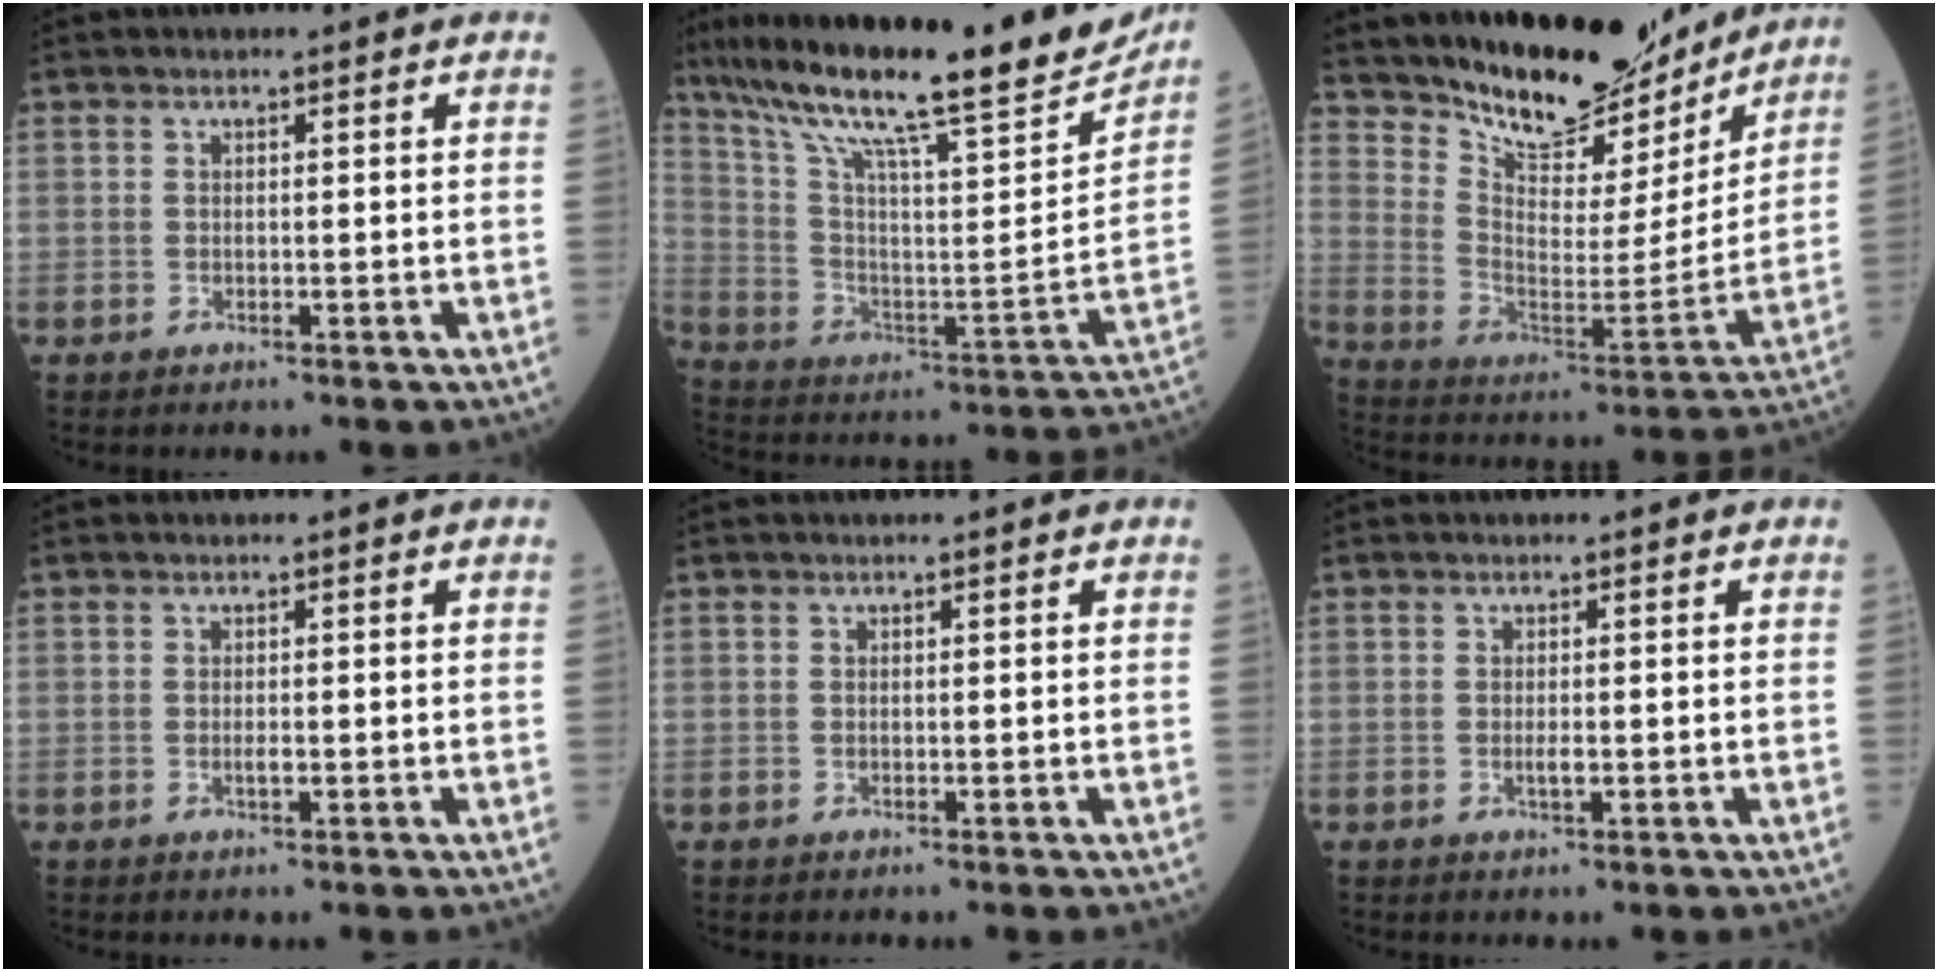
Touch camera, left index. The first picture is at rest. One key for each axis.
{"total": 27.3, "fx": 21.7, "fy": 3.3, "fz": 16.3, "tx": -0.283, "ty": -0.005, "tz": 0.325}
{"total": 17.5, "fx": 15.7, "fy": 5.2, "fz": 5.5, "tx": -0.097, "ty": -0.031, "tz": 0.244}
{"total": 0.6, "fx": -0.1, "fy": 0.2, "fz": 0.6, "tx": -0.011, "ty": -0.001, "tz": -0.002}
{"total": 0.0}
{"total": 0.9, "fx": -0.1, "fy": 0.2, "fz": 0.9, "tx": -0.019, "ty": -0.003, "tz": -0.001}